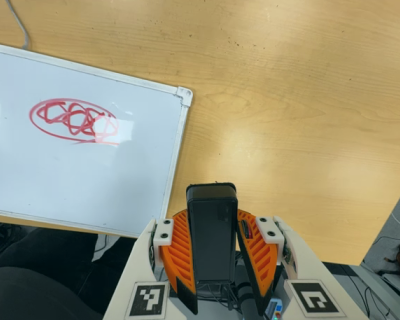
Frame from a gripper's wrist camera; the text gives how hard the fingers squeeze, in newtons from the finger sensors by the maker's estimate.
{"total": 7.5, "left": 6.7, "right": 8.3}